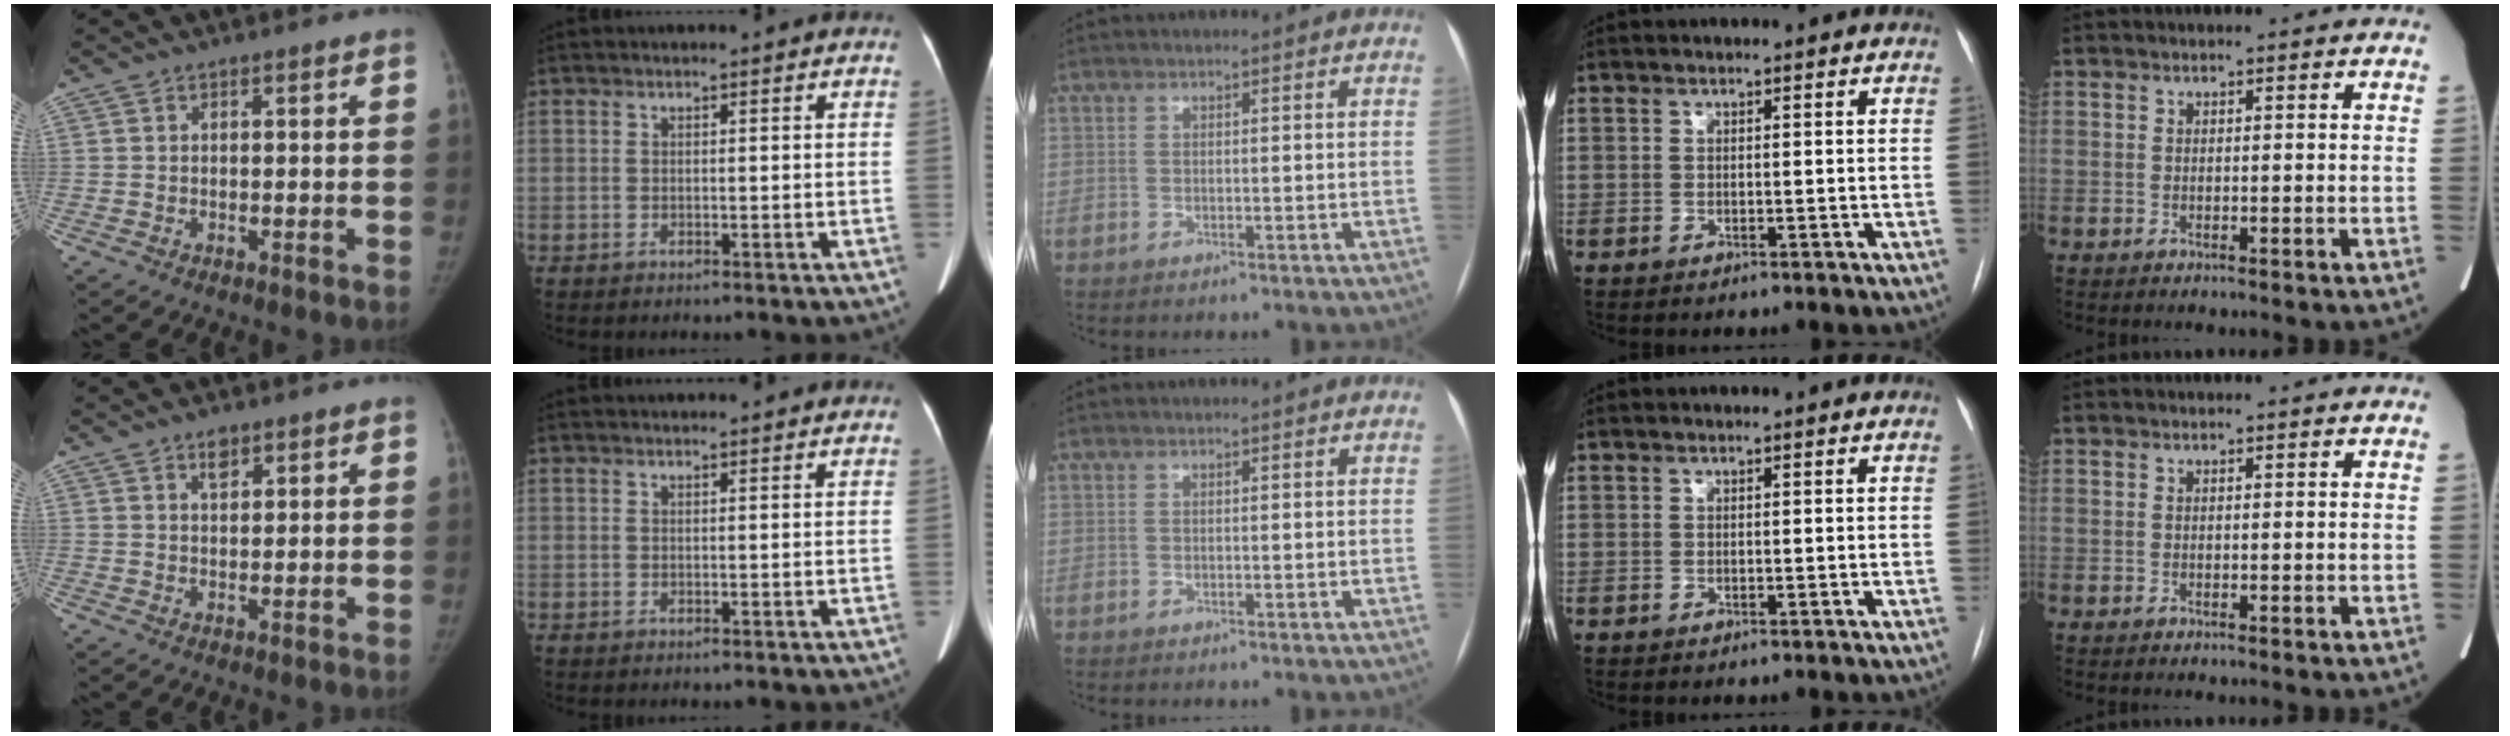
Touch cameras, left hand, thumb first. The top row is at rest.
{"thumb": {"total": 2.5, "force": [1.6, 1.4, 1.4], "torque": [-0.011, -0.010, 0.027]}, "index": {"total": 3.2, "force": [3.1, 0.3, 0.9], "torque": [-0.012, 0.024, 0.035]}}